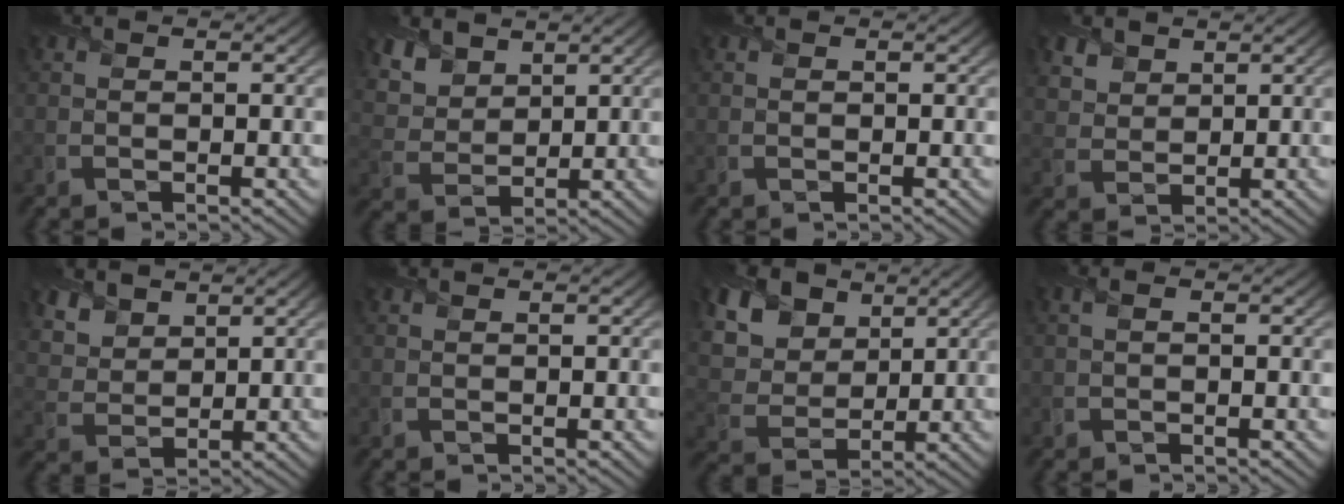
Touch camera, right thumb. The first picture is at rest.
{"total": 6.6, "force": [4.6, 3.8, 2.8], "torque": [-0.093, -0.011, 0.104]}
{"total": 0.0}
{"total": 3.8, "force": [2.6, 2.5, 1.3], "torque": [-0.050, -0.008, 0.065]}
{"total": 5.3, "force": [3.8, 3.1, 1.9], "torque": [-0.066, -0.014, 0.094]}
{"total": 0.0}
{"total": 14.0, "force": [7.5, 9.6, 6.8], "torque": [-0.206, 0.020, 0.153]}
{"total": 0.8, "force": [-0.1, 0.3, 0.7], "torque": [-0.022, 0.002, -0.001]}